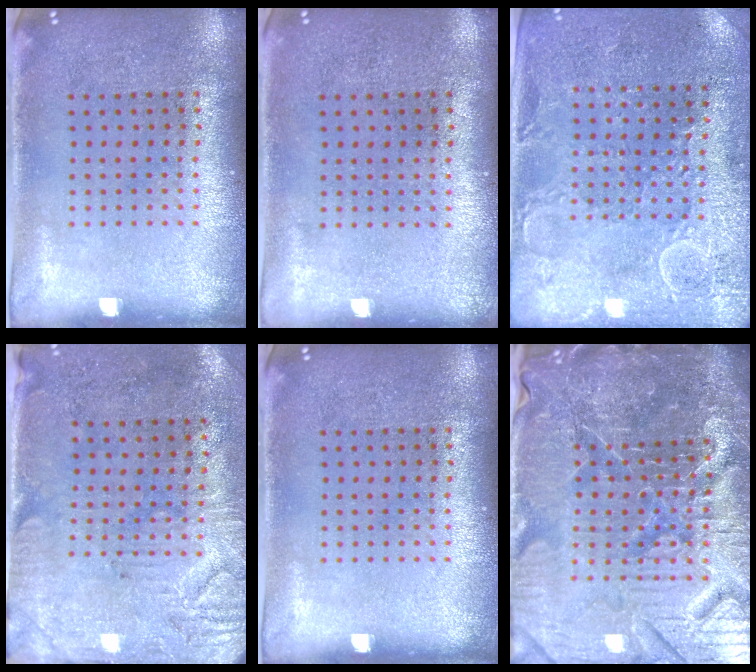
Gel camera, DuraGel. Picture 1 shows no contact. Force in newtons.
{"total": 0.0}
{"total": 2.7, "press": 2.7, "slide": 0.6}
{"total": 3.0, "press": 2.5, "slide": 1.7}
{"total": 0.0}
{"total": 6.8, "press": 6.1, "slide": 3.0}